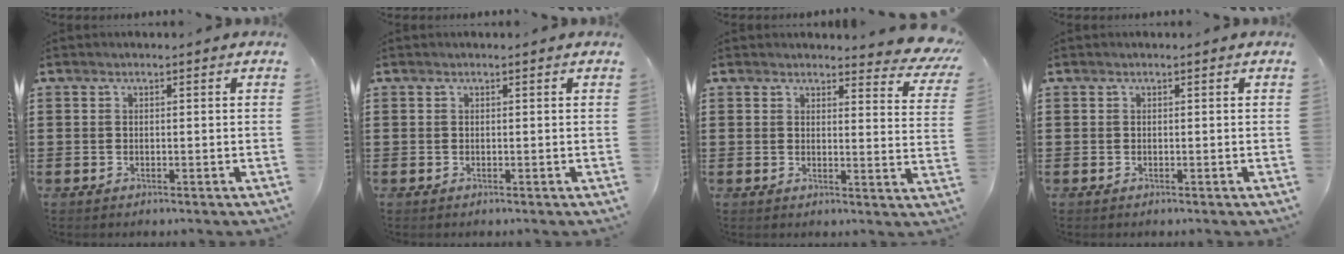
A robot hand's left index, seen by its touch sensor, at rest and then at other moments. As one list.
[{"total": 0.0}, {"total": 4.3, "force": [3.9, 0.5, 1.5], "torque": [-0.029, -0.020, 0.069]}, {"total": 0.0}]